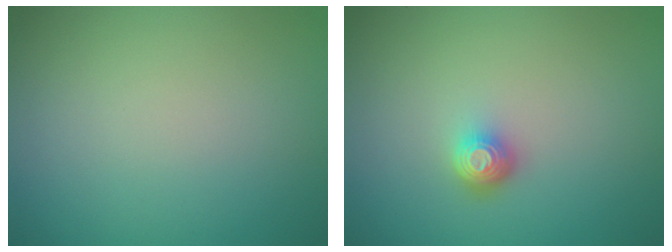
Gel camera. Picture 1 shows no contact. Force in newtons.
{"total": 1.9, "press": 1.4, "slide": 1.3}